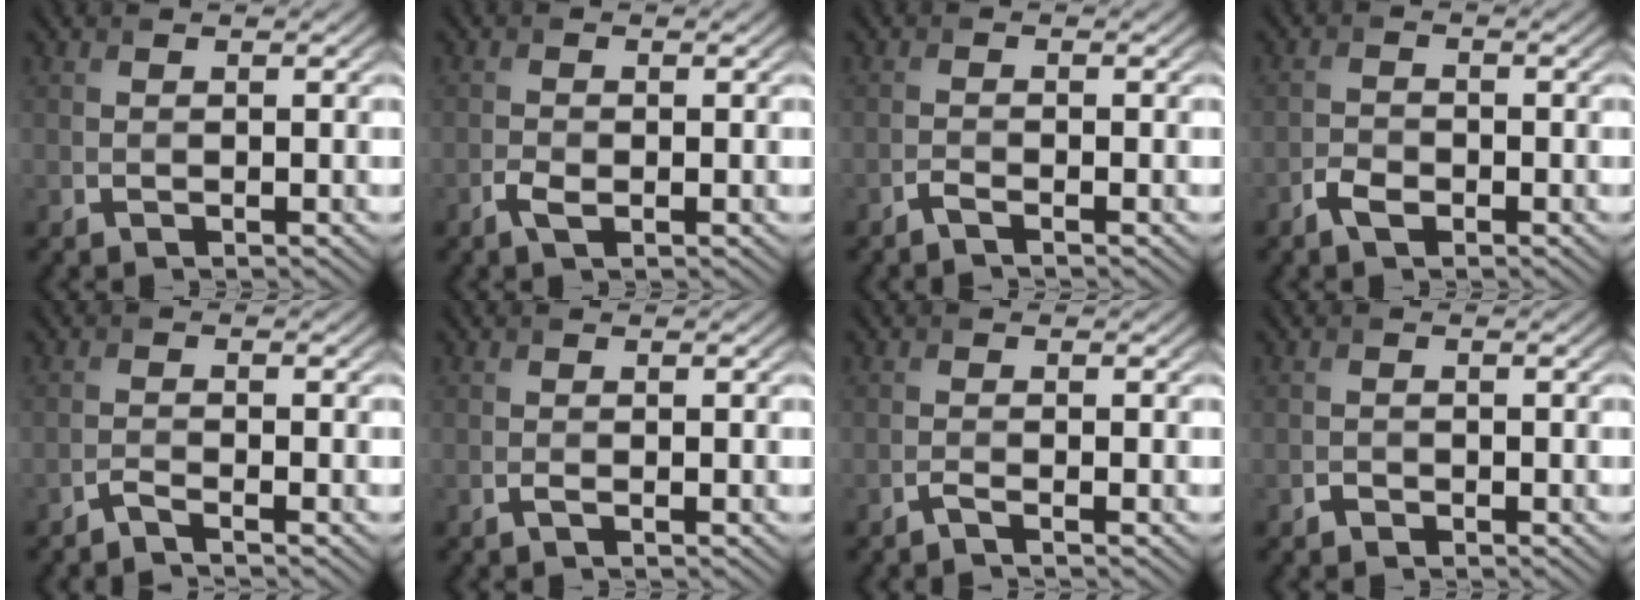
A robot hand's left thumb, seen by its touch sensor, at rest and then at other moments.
{"total": 1.7, "force": [-0.8, 0.8, 1.3], "torque": [-0.029, -0.003, -0.018]}
{"total": 1.0, "force": [-0.9, 0.0, 0.5], "torque": [-0.011, 0.002, -0.024]}
{"total": 2.4, "force": [-1.5, 1.3, 1.3], "torque": [-0.027, 0.000, -0.033]}
{"total": 1.4, "force": [-1.2, 0.1, 0.7], "torque": [-0.008, 0.000, -0.036]}
{"total": 0.6, "force": [-0.3, 0.1, 0.5], "torque": [-0.014, -0.002, -0.006]}
{"total": 1.0, "force": [-0.7, 0.0, 0.7], "torque": [-0.011, 0.001, -0.023]}
{"total": 0.6, "force": [-0.5, 0.4, 0.1], "torque": [-0.001, -0.001, -0.010]}